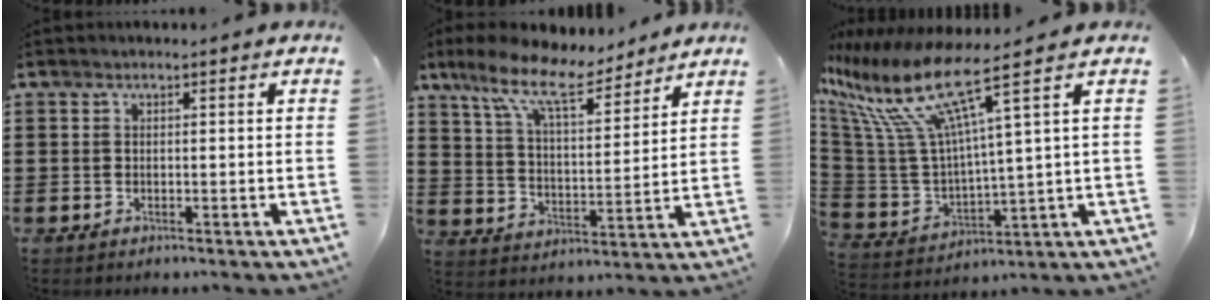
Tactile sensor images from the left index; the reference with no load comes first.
{"total": 11.2, "force": [8.7, 2.8, 6.6], "torque": [-0.155, -0.033, 0.153]}
{"total": 13.4, "force": [7.3, 2.9, 10.9], "torque": [-0.259, -0.044, 0.114]}